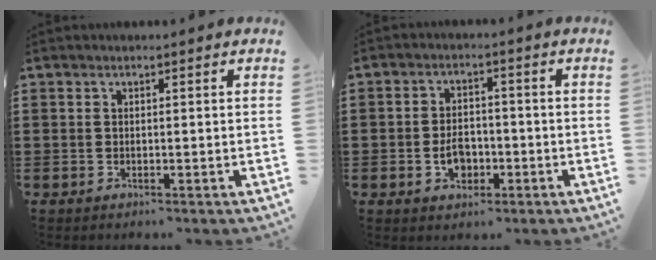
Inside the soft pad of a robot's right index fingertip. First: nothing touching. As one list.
[{"total": 4.0, "force": [-1.2, 2.8, 2.7], "torque": [-0.045, -0.002, -0.022]}]